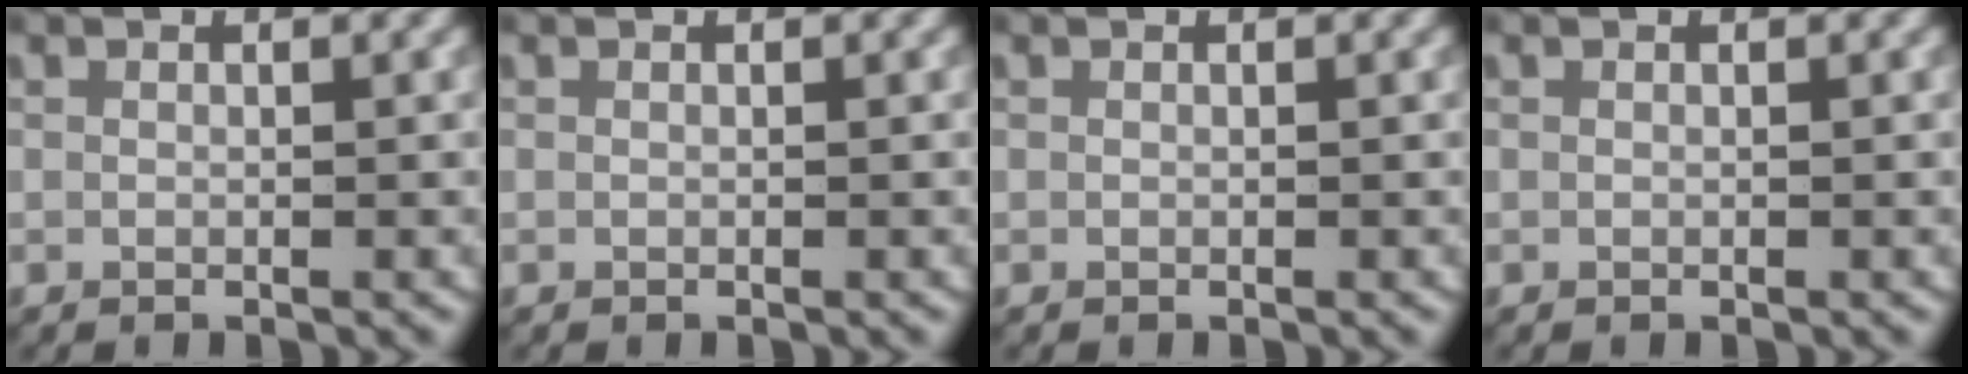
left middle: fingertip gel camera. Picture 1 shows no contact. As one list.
[{"total": 0.0}, {"total": 0.0}, {"total": 0.0}]